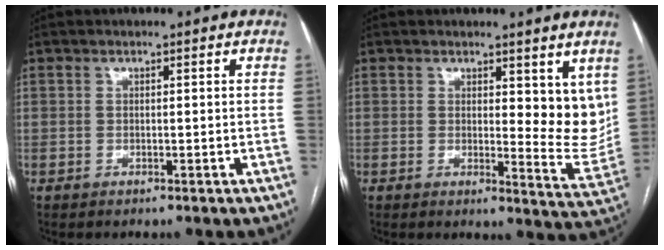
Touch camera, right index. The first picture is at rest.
{"total": 7.3, "force": [3.6, 2.8, 5.7], "torque": [-0.057, -0.022, 0.049]}